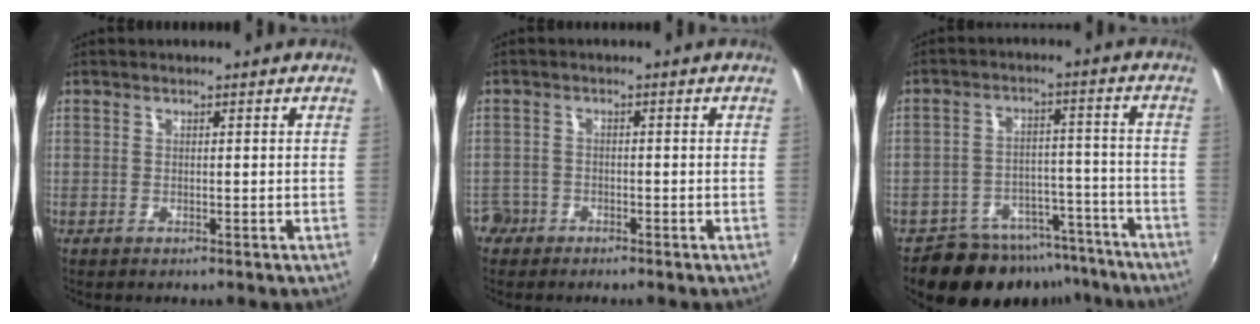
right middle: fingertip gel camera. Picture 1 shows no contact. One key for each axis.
{"total": 4.1, "fx": -2.6, "fy": 3.0, "fz": 0.5, "tx": -0.025, "ty": 0.003, "tz": -0.054}
{"total": 14.2, "fx": -11.5, "fy": 7.4, "fz": 3.6, "tx": -0.079, "ty": 0.033, "tz": -0.145}